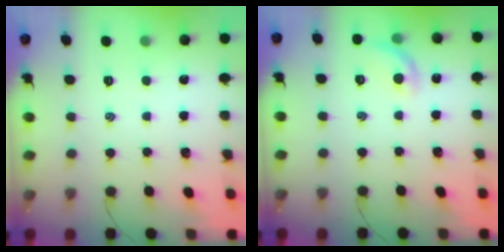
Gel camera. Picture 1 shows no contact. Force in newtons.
{"total": 7.9, "press": 7.8, "slide": 1.7}